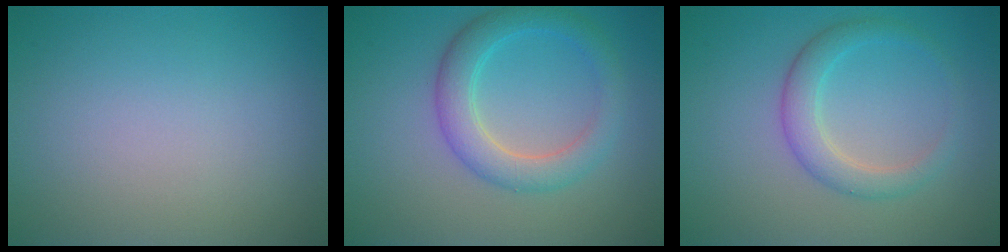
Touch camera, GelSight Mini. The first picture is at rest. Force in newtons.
{"total": 4.0, "press": 4.0, "slide": 0.3}
{"total": 2.9, "press": 2.9, "slide": 0.1}